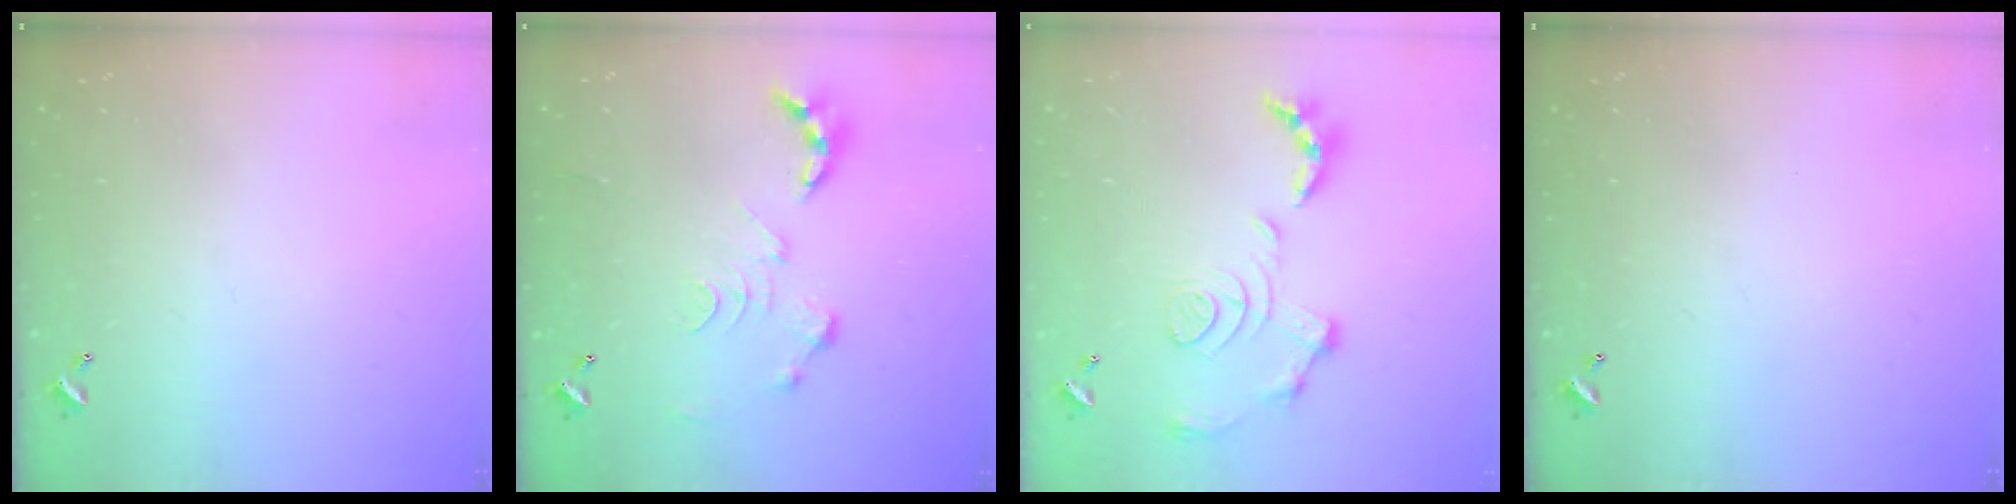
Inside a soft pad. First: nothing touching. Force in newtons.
{"total": 0.0}
{"total": 1.5, "press": 0.8, "slide": 1.3}
{"total": 0.0}